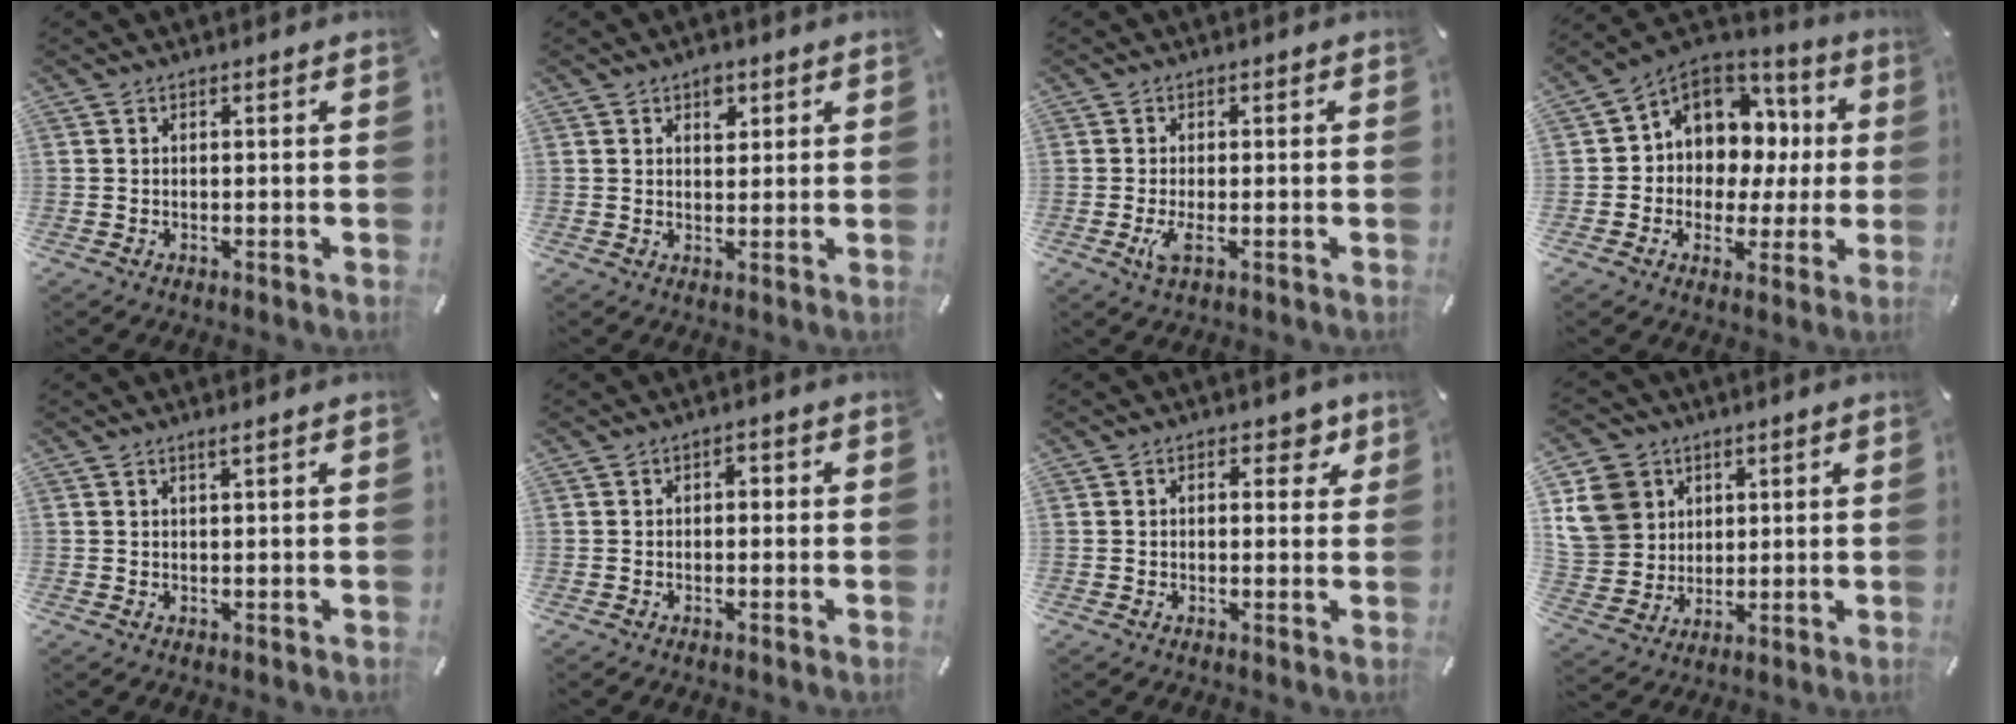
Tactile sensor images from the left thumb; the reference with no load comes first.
{"total": 3.3, "force": [1.7, 2.3, 1.7], "torque": [-0.006, -0.009, 0.023]}
{"total": 3.7, "force": [-0.9, 1.3, 3.3], "torque": [-0.075, -0.005, -0.020]}
{"total": 10.3, "force": [2.6, 9.3, 3.4], "torque": [-0.062, -0.026, 0.056]}
{"total": 1.2, "force": [0.7, -0.2, 1.0], "torque": [-0.019, -0.001, 0.012]}
{"total": 1.4, "force": [-0.6, 0.9, 0.9], "torque": [-0.018, 0.008, -0.016]}
{"total": 4.1, "force": [1.6, 2.5, 2.9], "torque": [-0.022, -0.002, 0.016]}
{"total": 11.6, "force": [4.3, 10.3, 3.2], "torque": [-0.084, -0.011, 0.086]}